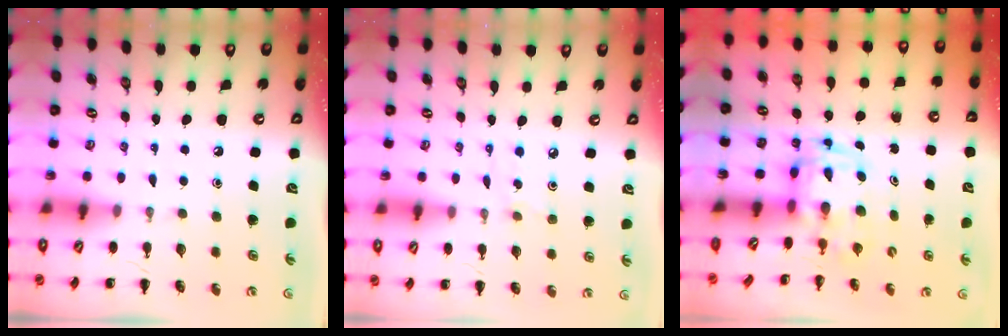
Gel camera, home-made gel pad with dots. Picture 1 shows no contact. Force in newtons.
{"total": 2.1, "press": 2.0, "slide": 0.4}
{"total": 2.9, "press": 2.9, "slide": 0.6}